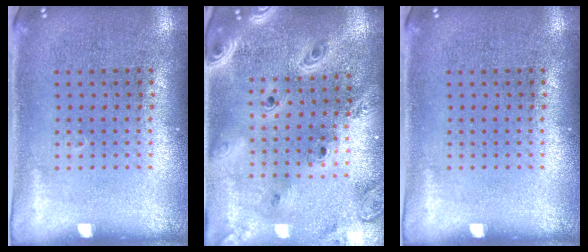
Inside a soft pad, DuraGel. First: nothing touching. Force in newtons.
{"total": 3.2, "press": 2.6, "slide": 1.8}
{"total": 0.0}